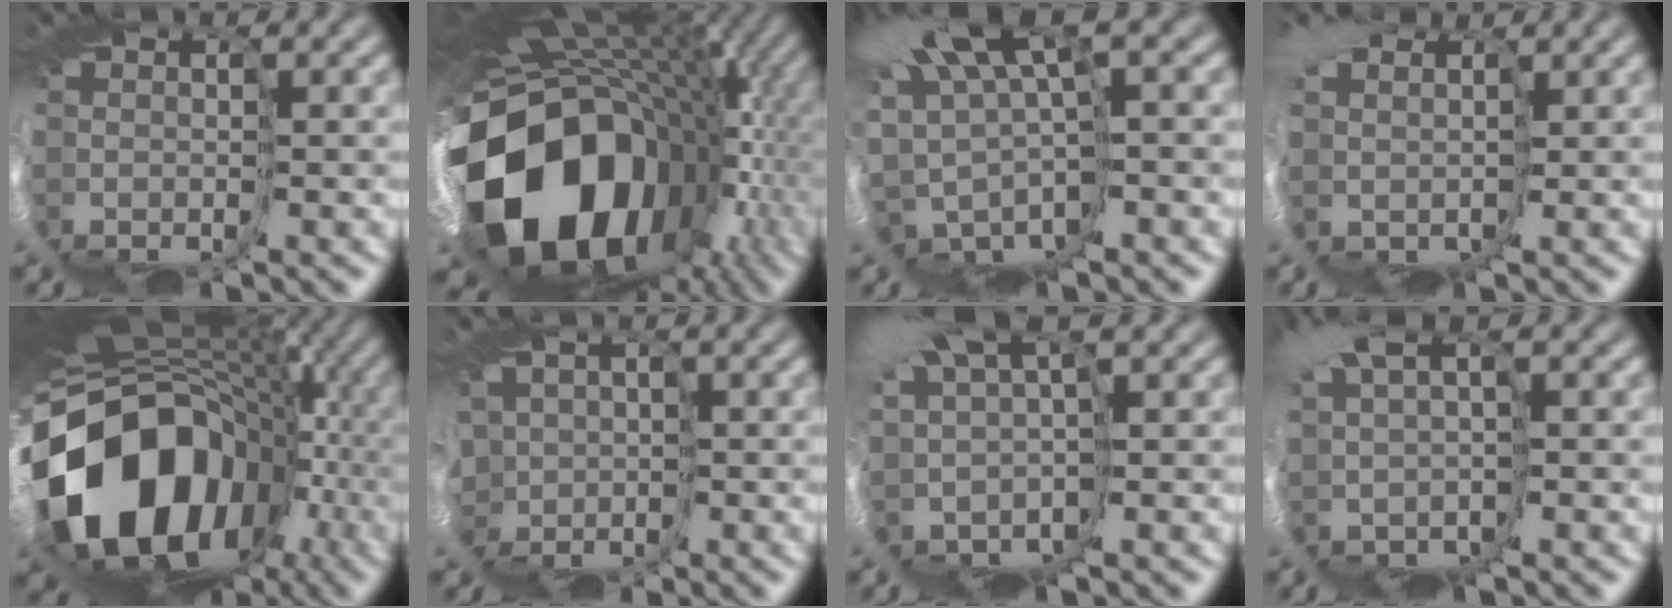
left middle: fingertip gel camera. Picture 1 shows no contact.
{"total": 17.4, "force": [-2.6, 12.6, 11.7], "torque": [-0.274, -0.046, -0.039]}
{"total": 9.6, "force": [2.7, 4.4, 8.1], "torque": [-0.197, 0.000, 0.050]}
{"total": 5.0, "force": [2.0, 3.9, 2.4], "torque": [-0.054, -0.022, 0.026]}
{"total": 15.9, "force": [-3.5, 12.0, 9.7], "torque": [-0.222, -0.027, -0.071]}
{"total": 7.8, "force": [-1.0, 6.7, 3.9], "torque": [-0.124, -0.017, -0.028]}
{"total": 6.0, "force": [2.5, 2.7, 4.7], "torque": [-0.107, -0.014, 0.036]}
{"total": 3.1, "force": [1.3, 1.1, 2.6], "torque": [-0.075, -0.008, 0.013]}